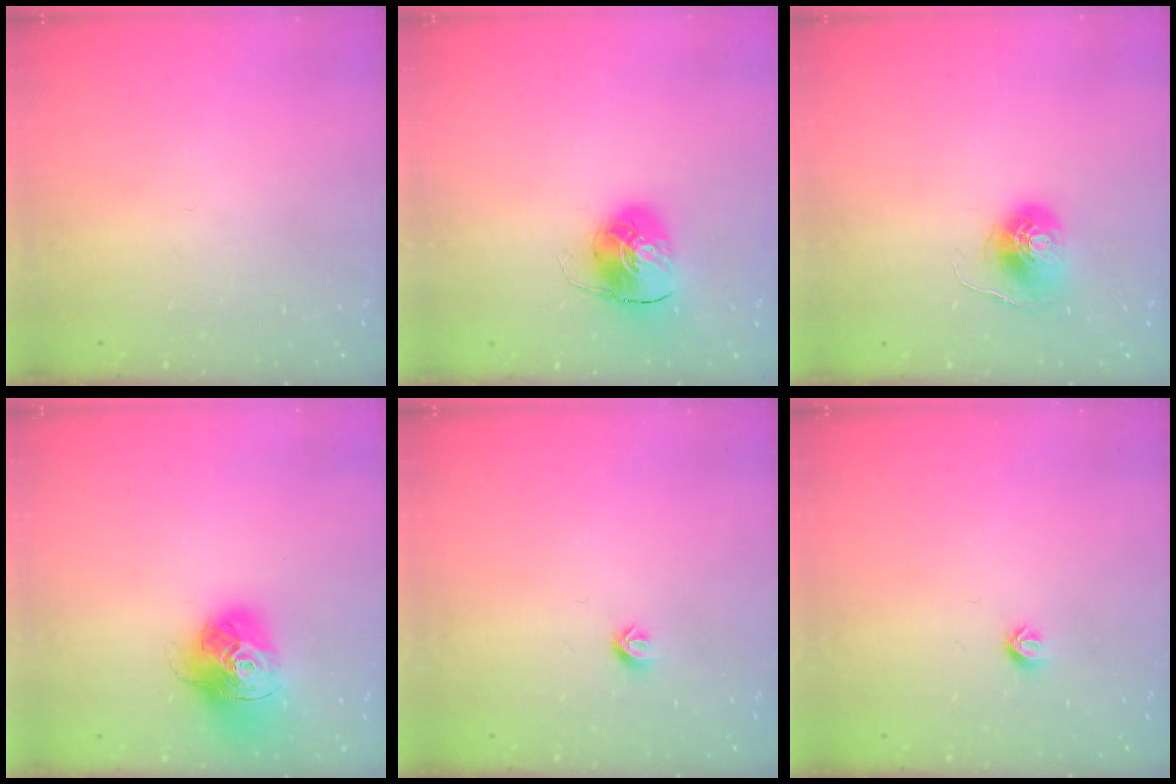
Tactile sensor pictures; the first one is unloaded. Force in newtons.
{"total": 8.6, "press": 8.6, "slide": 0.6}
{"total": 7.7, "press": 7.7, "slide": 0.4}
{"total": 16.1, "press": 16.0, "slide": 1.6}
{"total": 4.9, "press": 4.8, "slide": 0.9}
{"total": 4.9, "press": 4.8, "slide": 0.9}